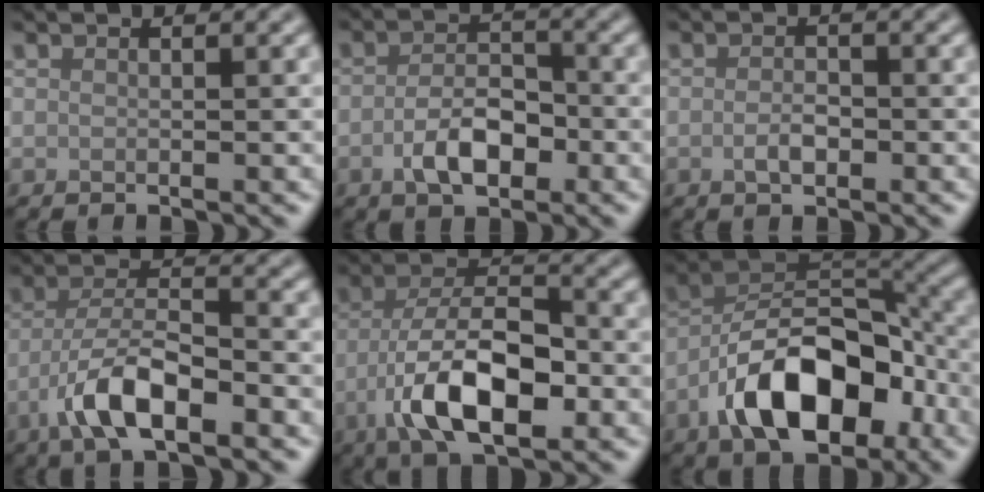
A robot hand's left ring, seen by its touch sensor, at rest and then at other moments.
{"total": 4.1, "force": [-1.6, 2.1, 3.1], "torque": [-0.057, 0.003, -0.032]}
{"total": 1.6, "force": [-0.6, 0.8, 1.3], "torque": [-0.026, 0.000, -0.013]}
{"total": 6.5, "force": [-3.5, 2.3, 5.0], "torque": [-0.097, 0.006, -0.070]}
{"total": 9.3, "force": [-3.8, 3.8, 7.5], "torque": [-0.137, 0.008, -0.076]}
{"total": 11.3, "force": [-5.7, 5.7, 7.9], "torque": [-0.128, 0.014, -0.107]}